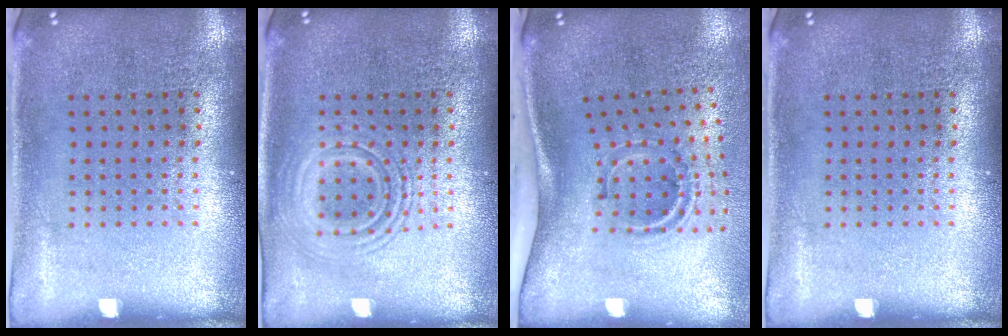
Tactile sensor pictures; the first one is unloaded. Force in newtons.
{"total": 2.4, "press": 2.4, "slide": 0.4}
{"total": 2.2, "press": 1.2, "slide": 1.8}
{"total": 0.0}